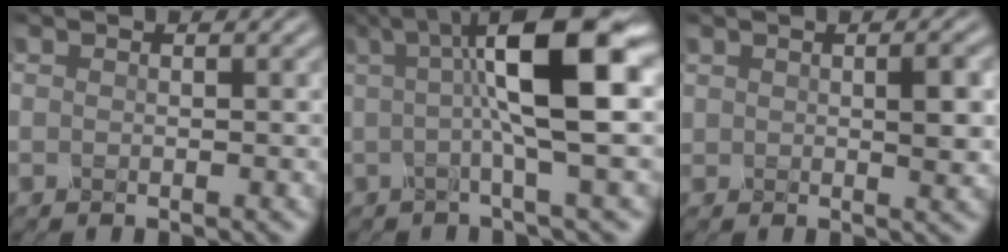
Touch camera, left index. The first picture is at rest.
{"total": 10.2, "force": [1.8, 1.8, 9.8], "torque": [-0.134, 0.015, 0.026]}
{"total": 2.5, "force": [0.5, 1.1, 2.2], "torque": [-0.037, 0.001, 0.013]}